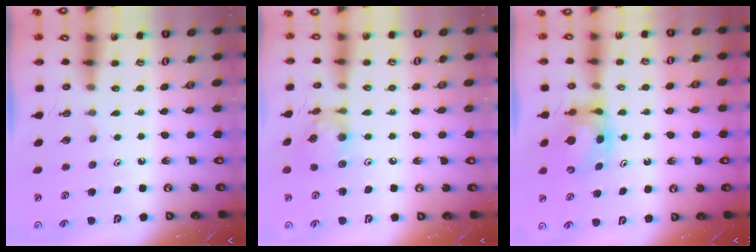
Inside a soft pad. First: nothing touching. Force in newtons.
{"total": 12.2, "press": 12.1, "slide": 1.0}
{"total": 6.3, "press": 6.3, "slide": 0.7}